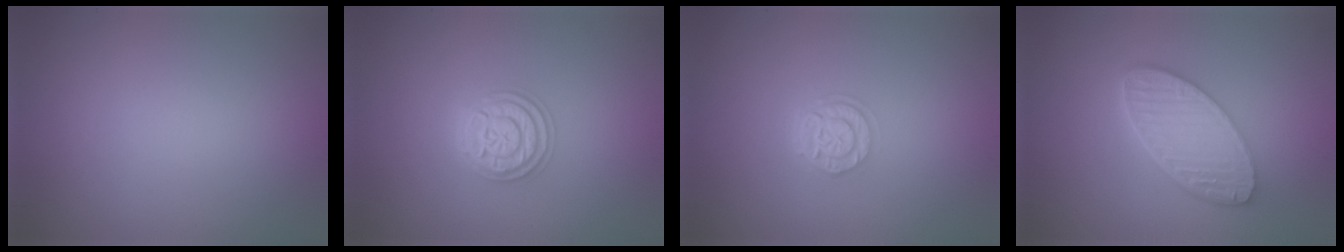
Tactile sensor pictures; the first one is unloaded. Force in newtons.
{"total": 3.2, "press": 3.2, "slide": 0.5}
{"total": 2.5, "press": 2.0, "slide": 1.5}
{"total": 5.6, "press": 4.4, "slide": 3.5}